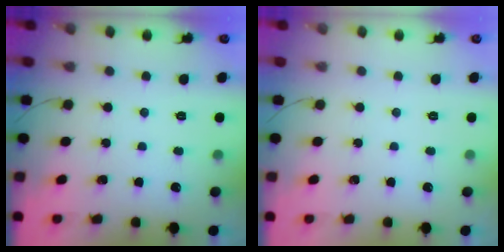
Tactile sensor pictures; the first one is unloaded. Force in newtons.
{"total": 0.0}